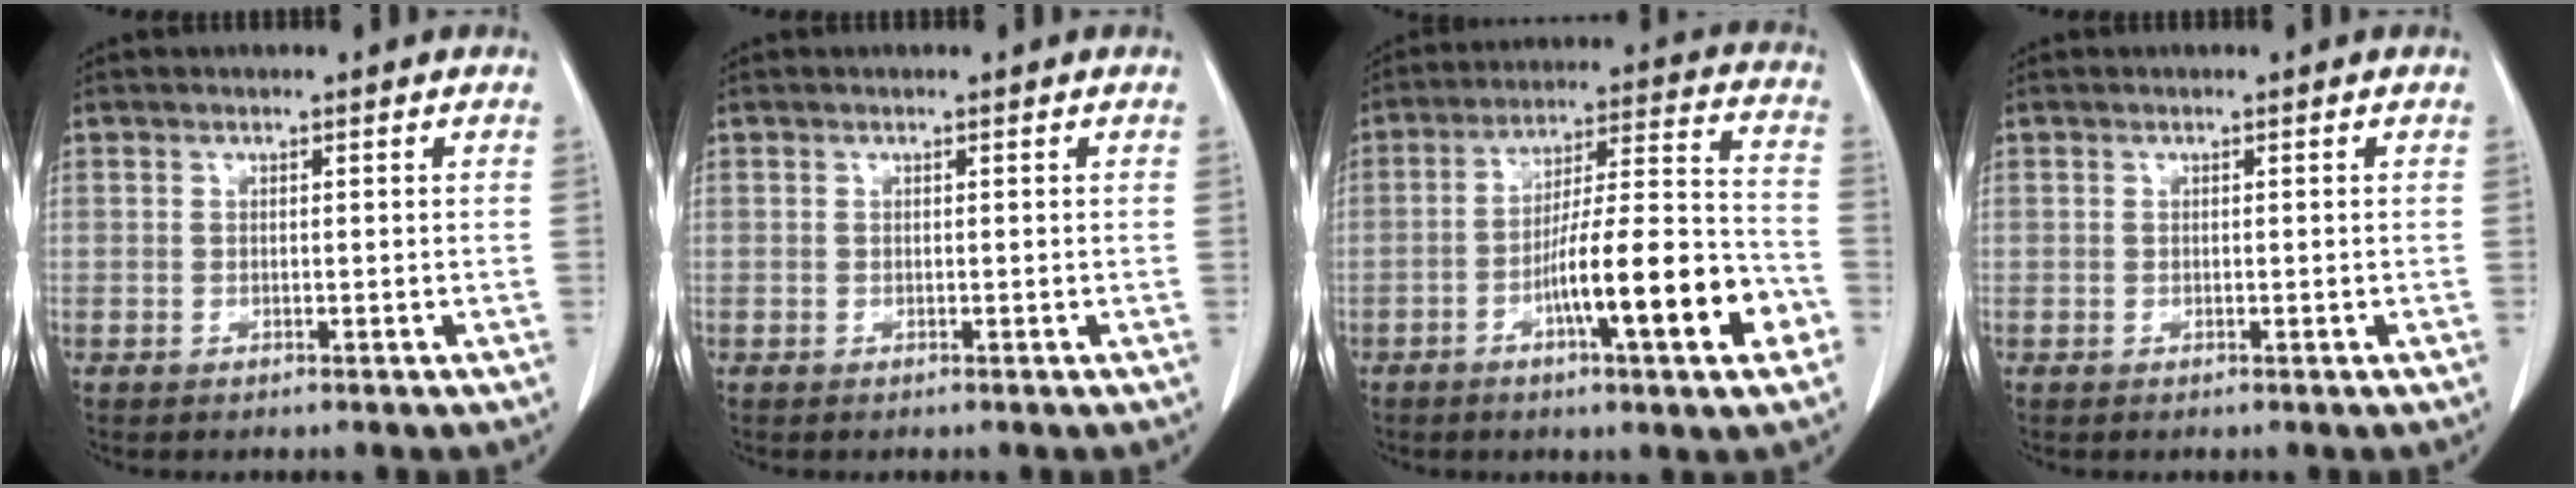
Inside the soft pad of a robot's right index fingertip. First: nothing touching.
{"total": 0.0}
{"total": 16.4, "force": [-6.2, 1.4, 15.1], "torque": [-0.239, 0.008, -0.093]}
{"total": 0.0}